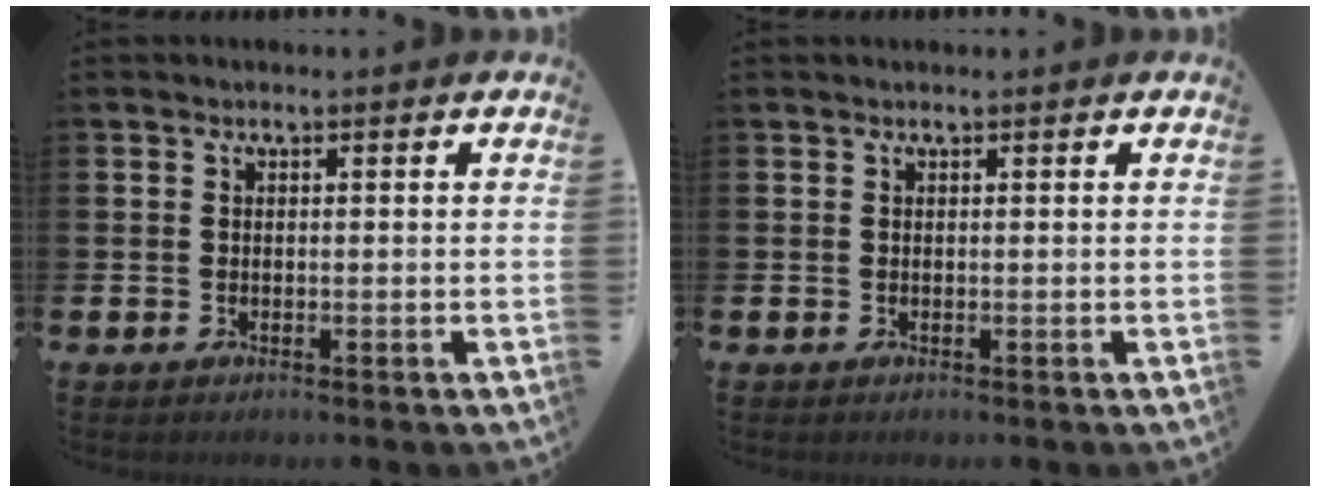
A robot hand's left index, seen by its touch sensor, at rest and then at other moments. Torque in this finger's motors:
{"motor_torque": [0.10, 0.10, 0.01, -0.01]}